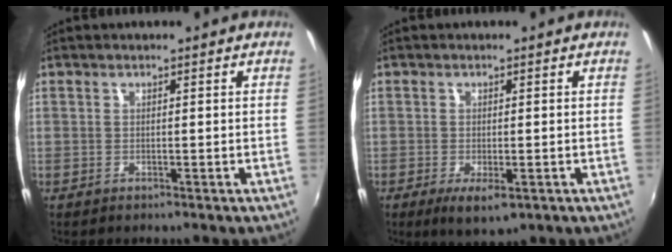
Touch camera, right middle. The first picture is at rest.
{"total": 4.8, "force": [-2.3, 1.9, 3.9], "torque": [-0.073, -0.020, -0.032]}